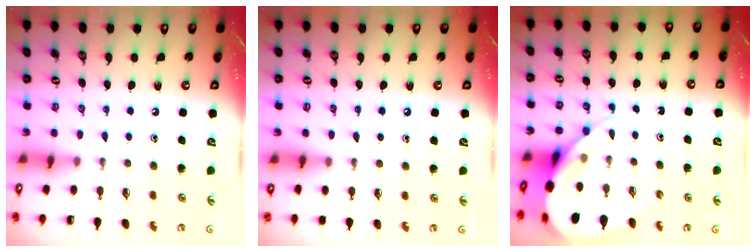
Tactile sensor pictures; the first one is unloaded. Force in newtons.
{"total": 4.8, "press": 4.7, "slide": 0.7}
{"total": 10.1, "press": 10.1, "slide": 0.9}